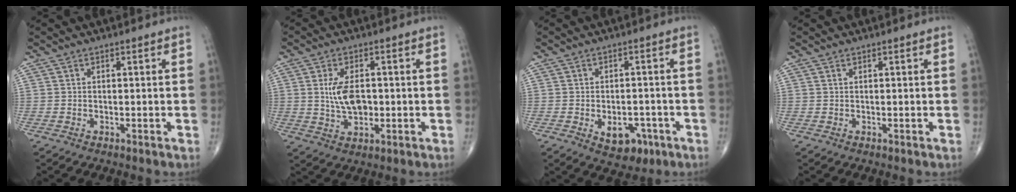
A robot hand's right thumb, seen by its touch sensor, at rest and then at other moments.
{"total": 7.1, "force": [0.3, 4.1, 5.9], "torque": [-0.100, -0.002, 0.008]}
{"total": 7.1, "force": [-2.6, 4.7, 4.7], "torque": [-0.042, 0.014, -0.027]}
{"total": 0.0}